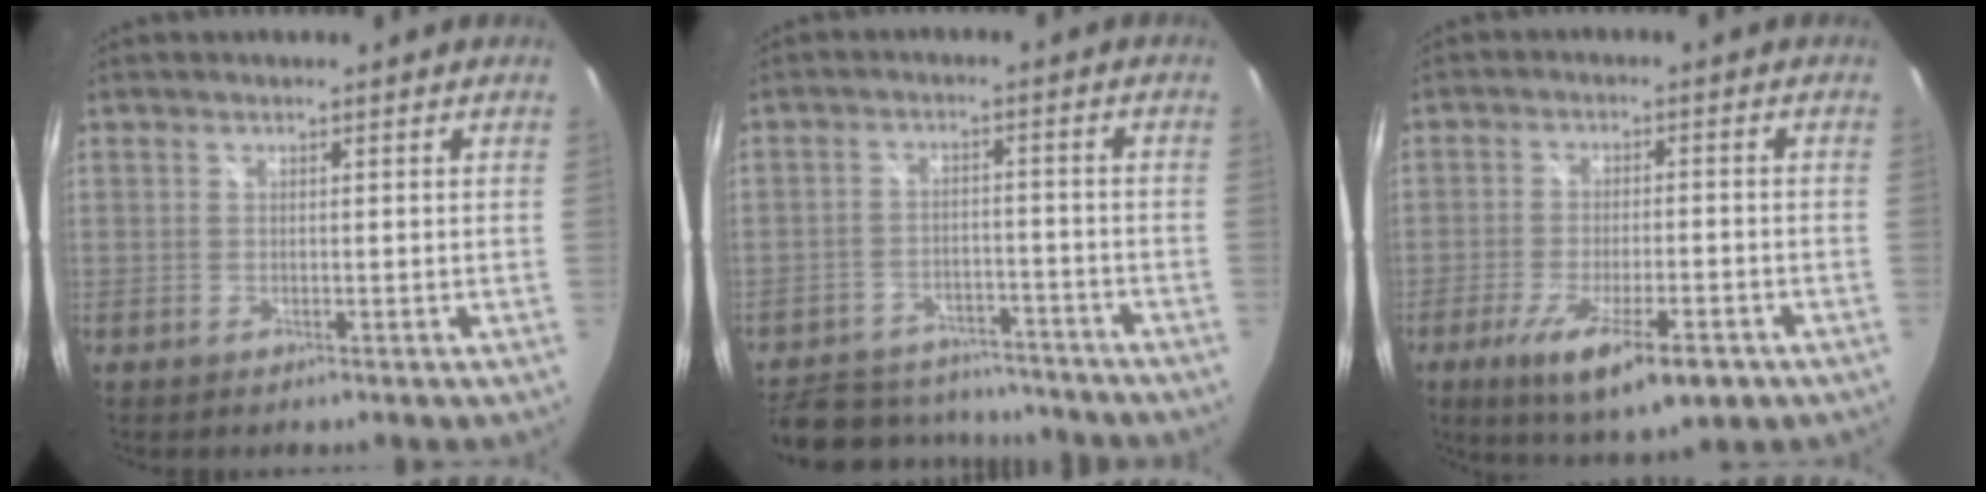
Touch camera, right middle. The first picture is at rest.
{"total": 20.1, "force": [-16.3, 8.8, 7.8], "torque": [-0.183, 0.002, -0.216]}
{"total": 12.8, "force": [-7.2, 3.2, 10.0], "torque": [-0.195, -0.045, -0.114]}